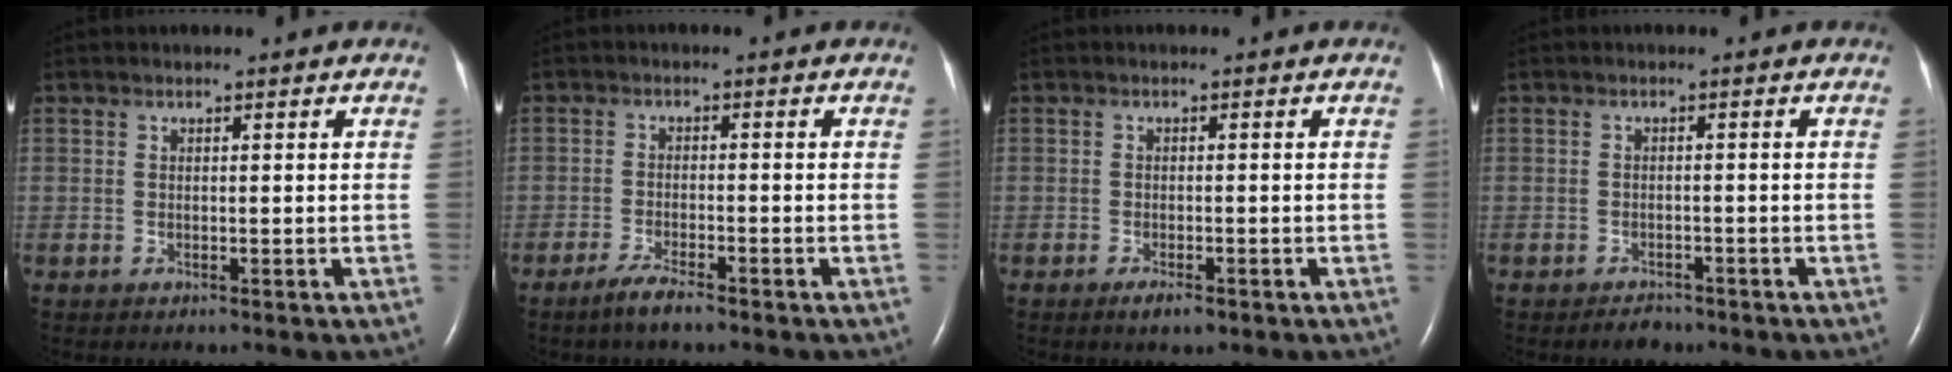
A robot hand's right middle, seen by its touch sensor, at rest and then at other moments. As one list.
[{"total": 3.5, "force": [-2.8, 0.3, 2.1], "torque": [-0.053, -0.006, -0.054]}, {"total": 2.0, "force": [-1.3, 0.5, 1.4], "torque": [-0.029, -0.003, -0.019]}, {"total": 2.2, "force": [-1.8, 1.0, 0.6], "torque": [-0.017, 0.000, -0.023]}]